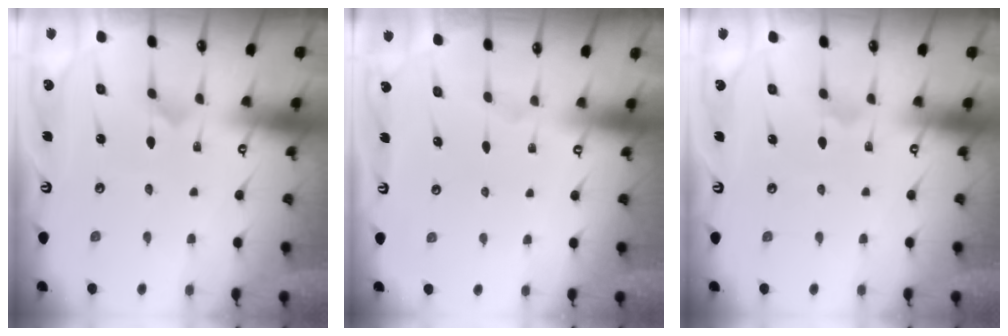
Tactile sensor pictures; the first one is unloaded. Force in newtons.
{"total": 0.0}
{"total": 1.7, "press": 1.7, "slide": 0.2}